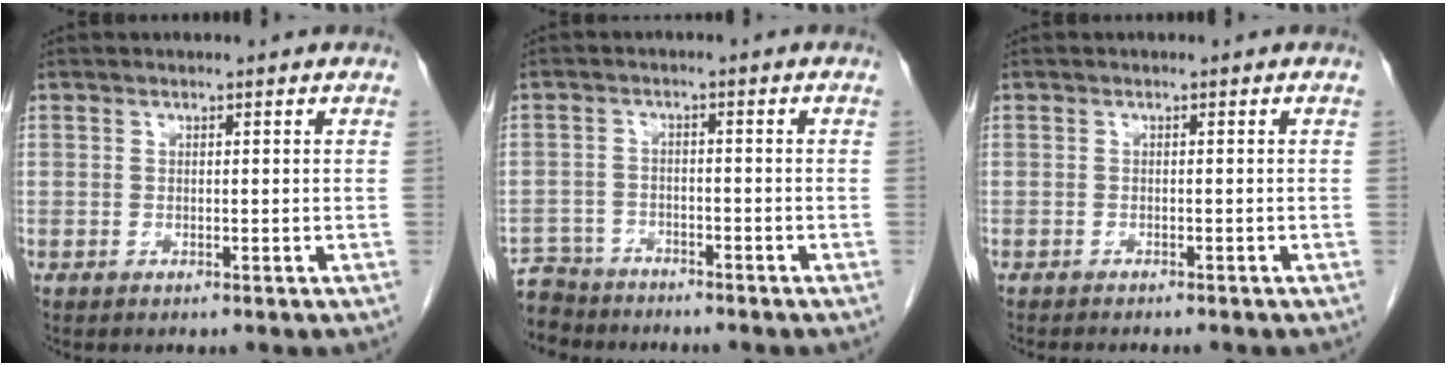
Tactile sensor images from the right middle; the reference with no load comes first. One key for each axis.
{"total": 6.8, "fx": -6.2, "fy": 2.8, "fz": -0.2, "tx": 0.000, "ty": 0.000, "tz": -0.109}
{"total": 3.9, "fx": -3.5, "fy": 0.6, "fz": 1.7, "tx": -0.023, "ty": -0.007, "tz": -0.043}